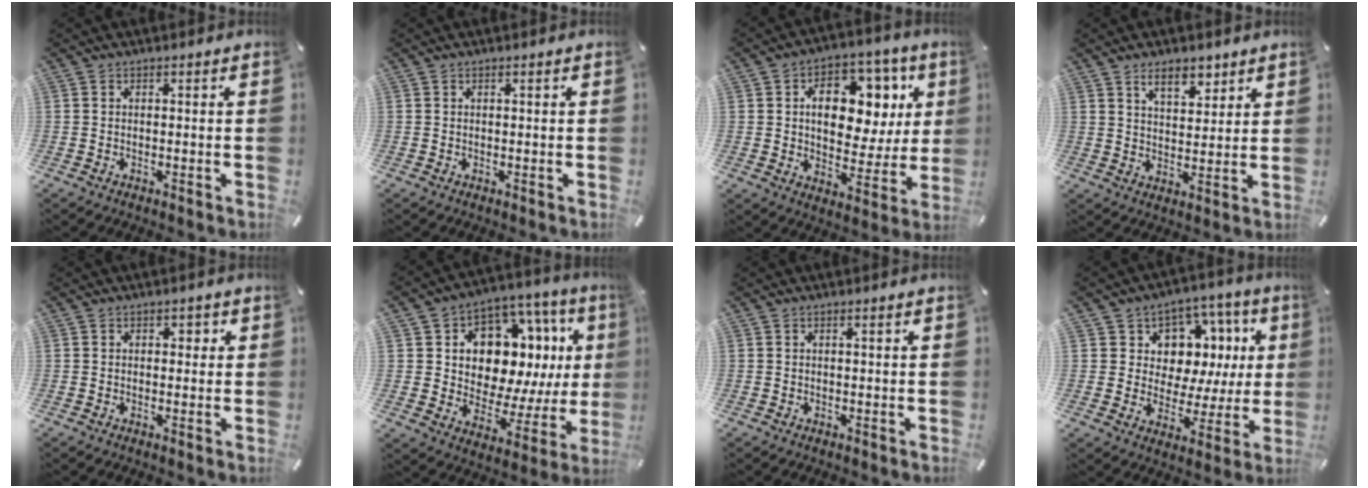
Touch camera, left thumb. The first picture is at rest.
{"total": 0.0}
{"total": 15.1, "force": [4.4, 10.6, 9.8], "torque": [-0.133, -0.019, 0.077]}
{"total": 7.4, "force": [5.2, 3.8, 3.7], "torque": [-0.046, -0.025, 0.089]}
{"total": 1.4, "force": [0.5, 1.2, 0.6], "torque": [0.003, 0.001, 0.003]}
{"total": 14.7, "force": [6.3, 10.0, 8.8], "torque": [-0.136, -0.052, 0.113]}
{"total": 0.7, "force": [0.3, 0.1, 0.6], "torque": [-0.012, 0.000, 0.006]}
{"total": 9.2, "force": [3.6, 8.0, 2.8], "torque": [-0.036, -0.045, 0.067]}